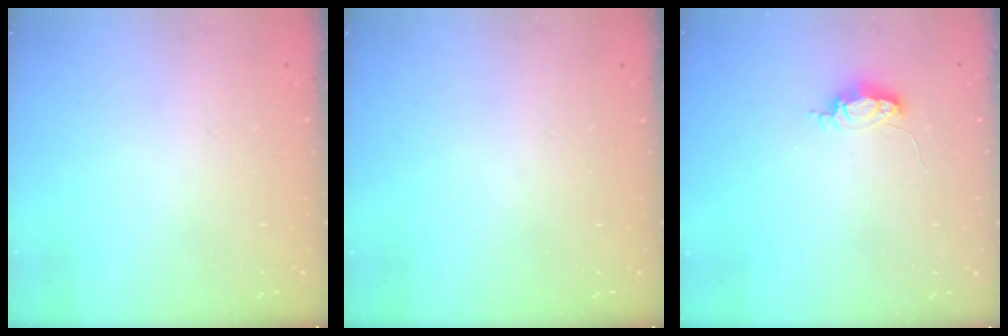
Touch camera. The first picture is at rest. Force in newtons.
{"total": 0.0}
{"total": 4.0, "press": 3.9, "slide": 0.5}